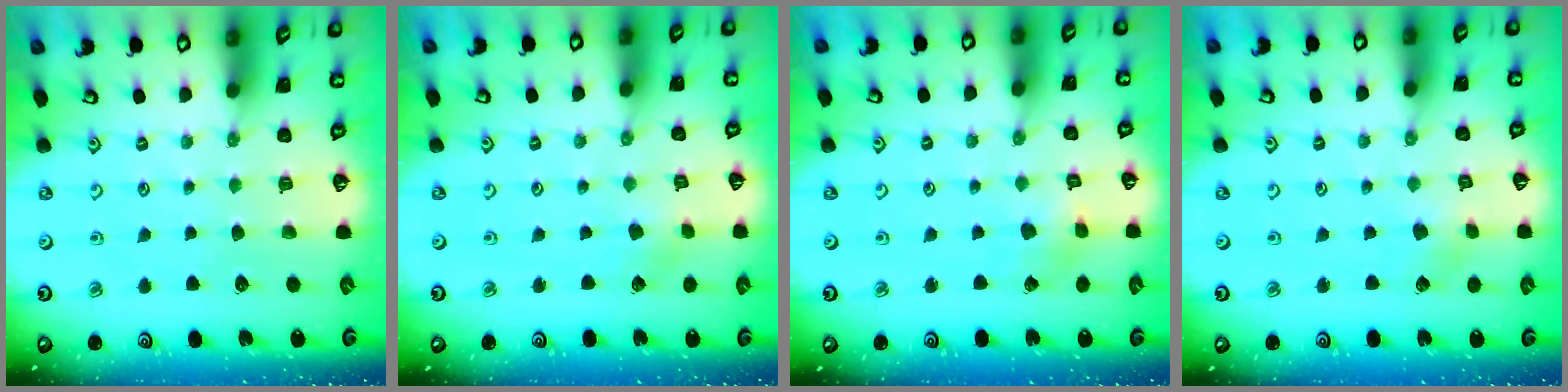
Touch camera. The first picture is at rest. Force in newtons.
{"total": 1.9, "press": 1.9, "slide": 0.2}
{"total": 2.1, "press": 2.1, "slide": 0.3}
{"total": 2.6, "press": 2.6, "slide": 0.4}